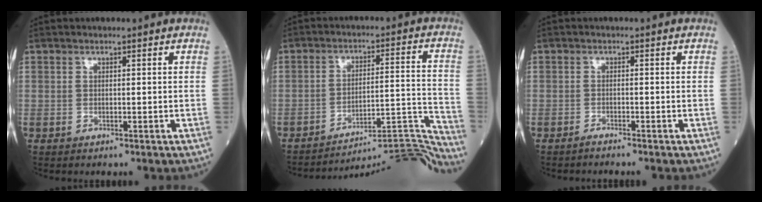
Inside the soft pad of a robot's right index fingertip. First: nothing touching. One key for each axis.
{"total": 16.5, "fx": -16.1, "fy": -2.5, "fz": 2.2, "tx": 0.001, "ty": 0.038, "tz": -0.229}
{"total": 1.1, "fx": -1.0, "fy": -0.2, "fz": 0.3, "tx": -0.008, "ty": 0.001, "tz": -0.015}